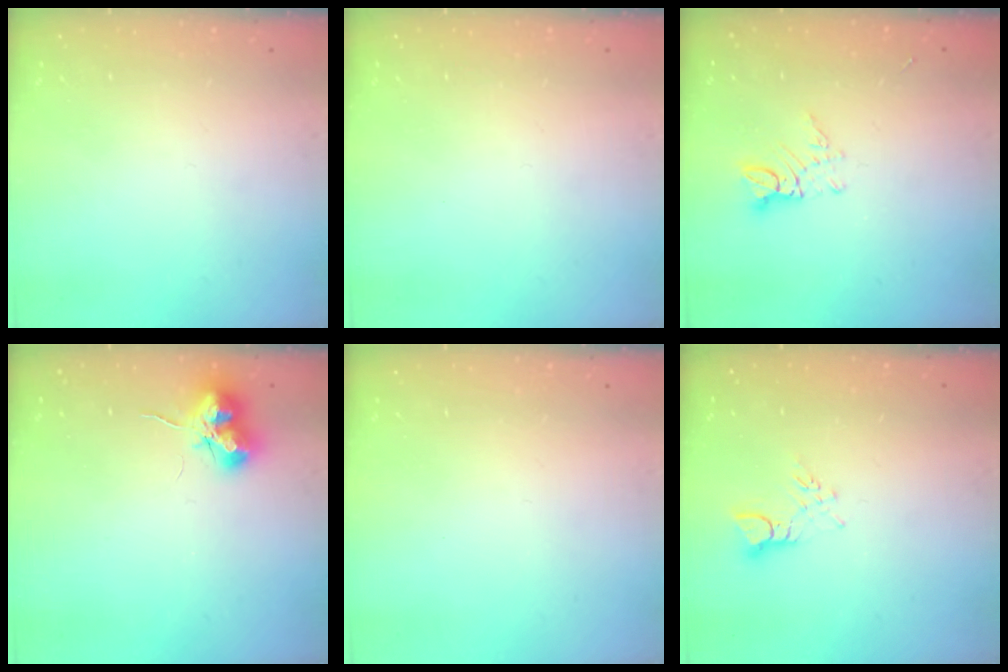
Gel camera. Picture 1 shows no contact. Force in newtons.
{"total": 0.0}
{"total": 4.4, "press": 4.4, "slide": 0.3}
{"total": 11.7, "press": 11.6, "slide": 1.1}
{"total": 0.0}
{"total": 2.6, "press": 2.6, "slide": 0.4}